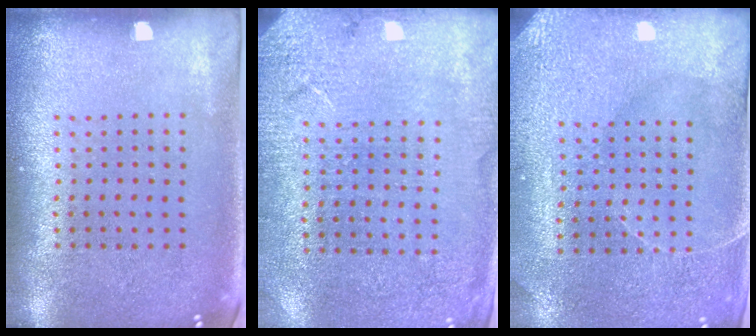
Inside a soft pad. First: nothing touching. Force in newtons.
{"total": 2.7, "press": 2.6, "slide": 0.4}
{"total": 3.0, "press": 2.9, "slide": 0.3}